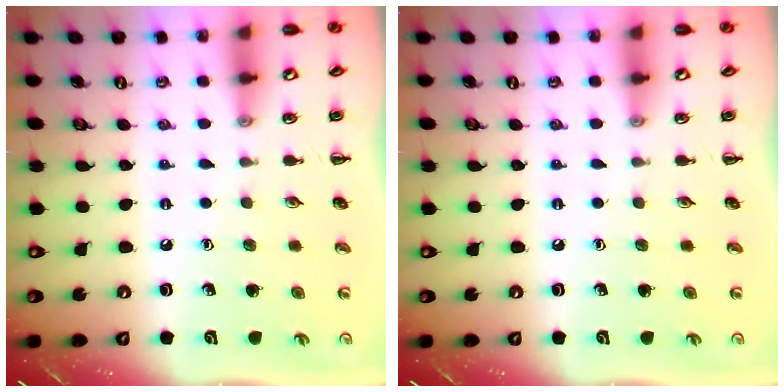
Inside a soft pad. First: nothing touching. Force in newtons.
{"total": 0.0}